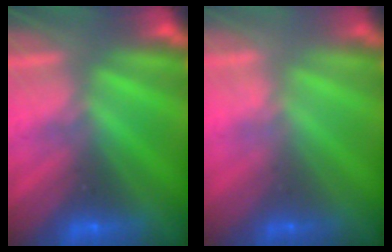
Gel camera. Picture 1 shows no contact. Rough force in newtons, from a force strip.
{"total": 2.3}